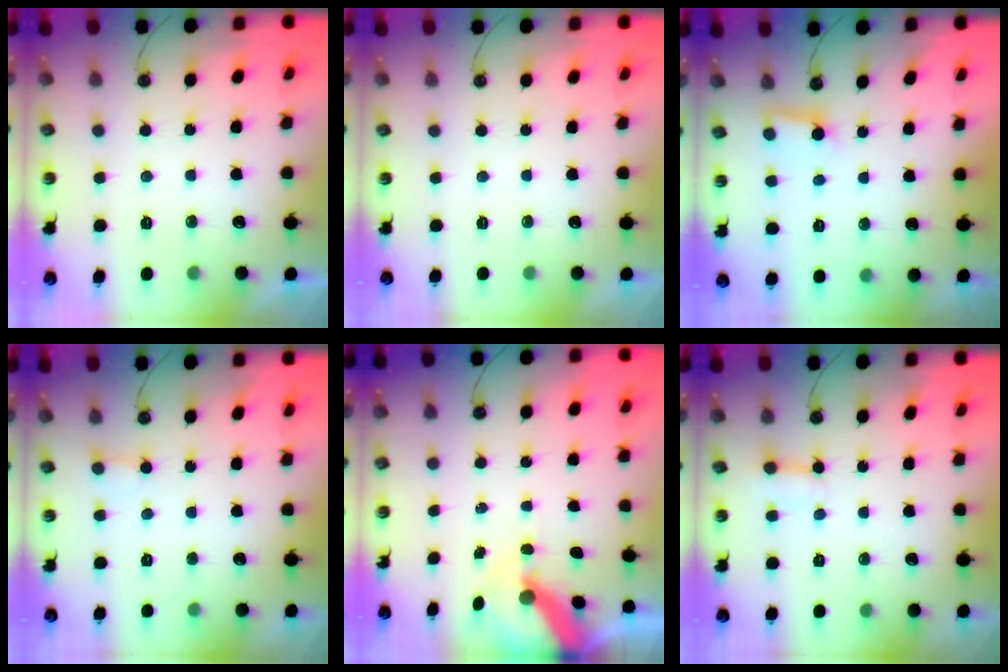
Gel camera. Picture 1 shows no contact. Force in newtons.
{"total": 0.0}
{"total": 3.3, "press": 3.3, "slide": 0.3}
{"total": 2.3, "press": 2.3, "slide": 0.2}
{"total": 9.4, "press": 9.4, "slide": 1.2}
{"total": 2.7, "press": 2.7, "slide": 0.3}